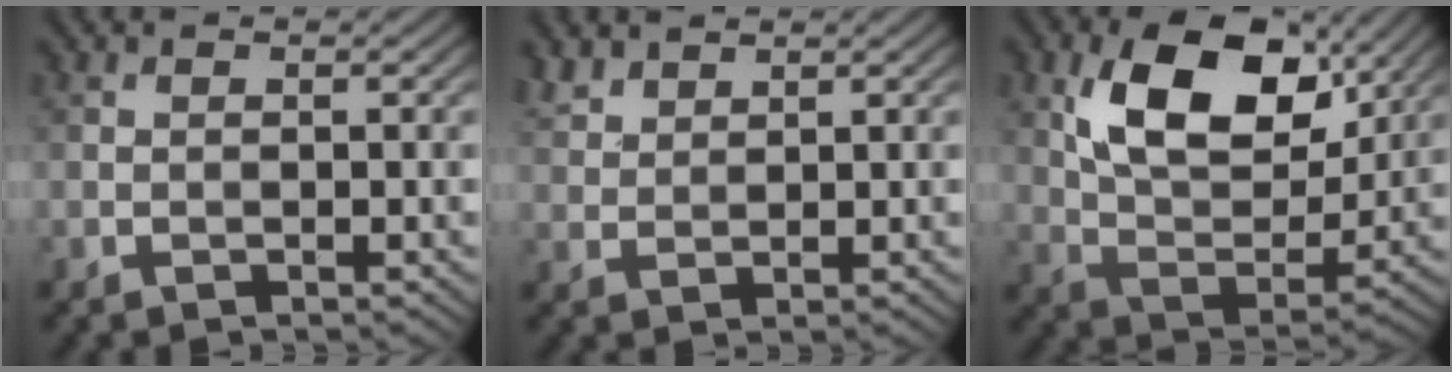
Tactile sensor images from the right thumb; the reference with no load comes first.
{"total": 2.8, "force": [2.4, 1.2, 1.0], "torque": [-0.026, 0.006, 0.057]}
{"total": 13.3, "force": [5.6, 7.7, 9.4], "torque": [-0.173, -0.001, 0.101]}